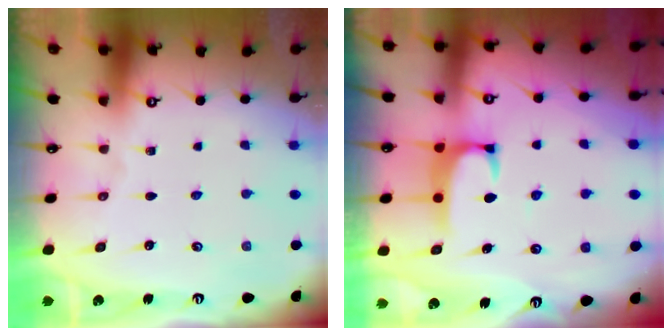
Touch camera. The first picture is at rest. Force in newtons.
{"total": 1.9, "press": 1.8, "slide": 0.3}